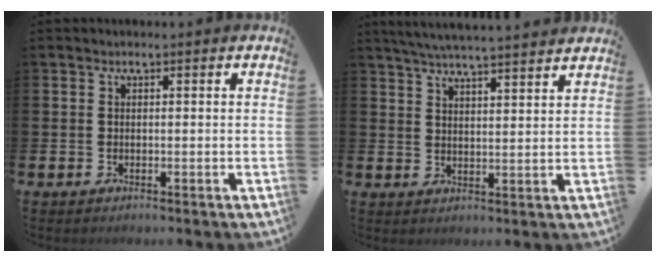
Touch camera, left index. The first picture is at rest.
{"total": 5.4, "force": [5.3, -0.4, 1.0], "torque": [-0.036, -0.027, 0.095]}